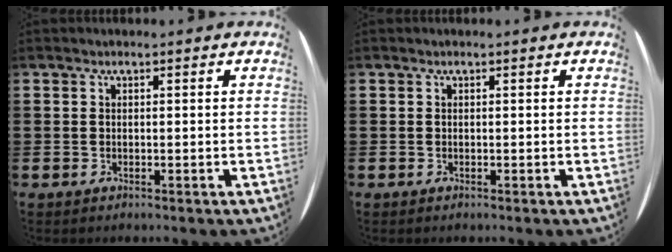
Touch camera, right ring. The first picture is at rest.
{"total": 0.0}